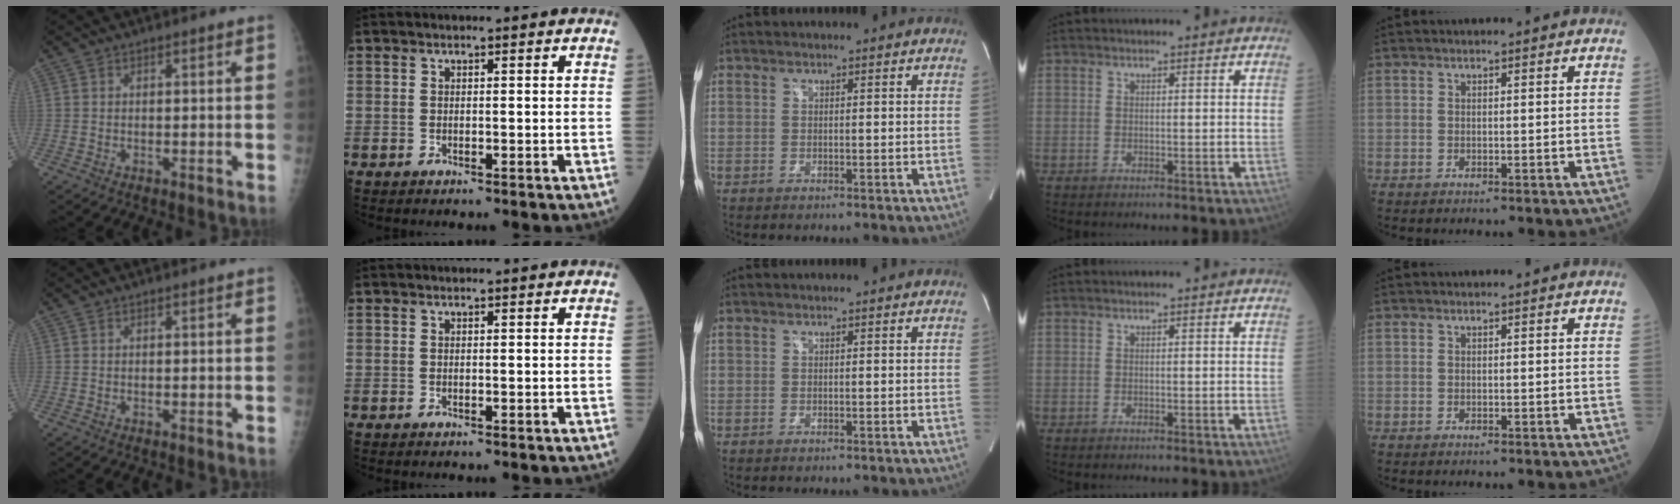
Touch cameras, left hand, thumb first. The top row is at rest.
{}